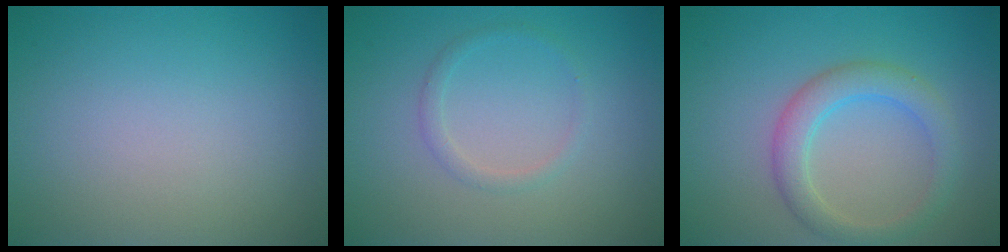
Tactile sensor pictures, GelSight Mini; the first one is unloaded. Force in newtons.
{"total": 1.2, "press": 1.2, "slide": 0.0}
{"total": 3.4, "press": 3.4, "slide": 0.1}